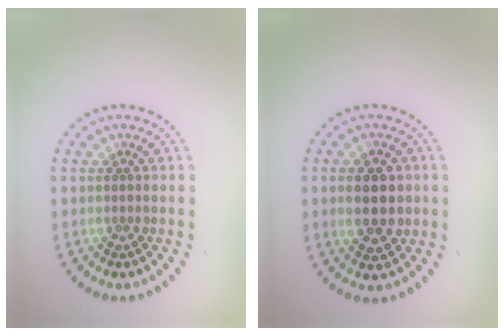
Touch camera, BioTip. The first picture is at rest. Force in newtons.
{"total": 4.1, "press": 4.1, "slide": 0.3}